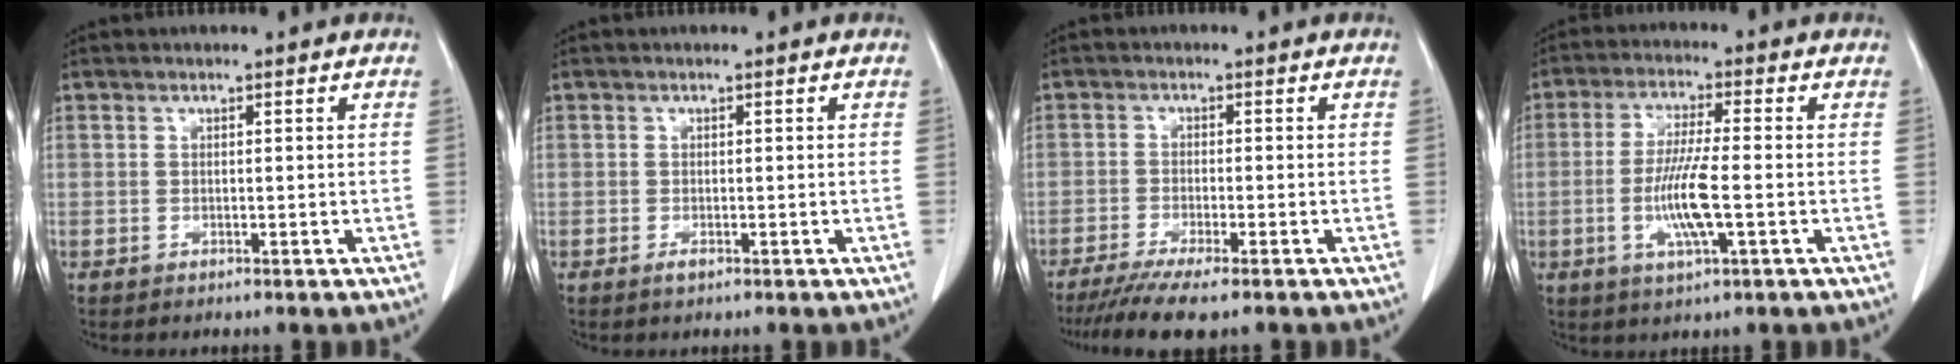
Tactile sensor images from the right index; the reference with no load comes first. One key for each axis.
{"total": 0.9, "fx": -0.5, "fy": 0.4, "fz": 0.6, "tx": -0.011, "ty": -0.001, "tz": -0.006}
{"total": 7.8, "fx": -6.1, "fy": 0.3, "fz": 4.9, "tx": -0.074, "ty": -0.018, "tz": -0.097}
{"total": 8.5, "fx": -1.8, "fy": 0.6, "fz": 8.3, "tx": -0.165, "ty": -0.009, "tz": -0.036}